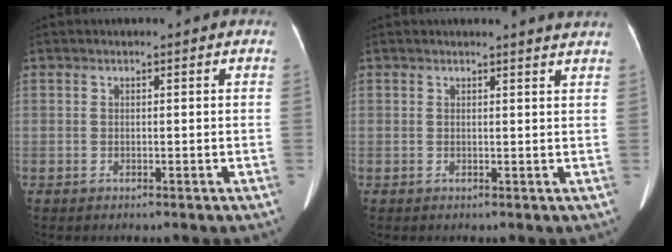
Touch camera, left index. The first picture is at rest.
{"total": 3.1, "force": [3.0, -0.3, 0.7], "torque": [-0.011, -0.004, 0.021]}